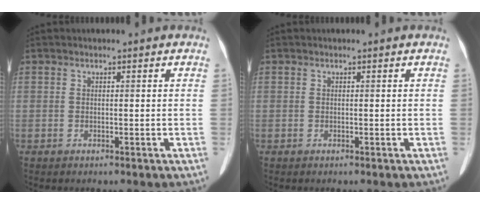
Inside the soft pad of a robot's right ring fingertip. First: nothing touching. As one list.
[{"total": 0.0}]